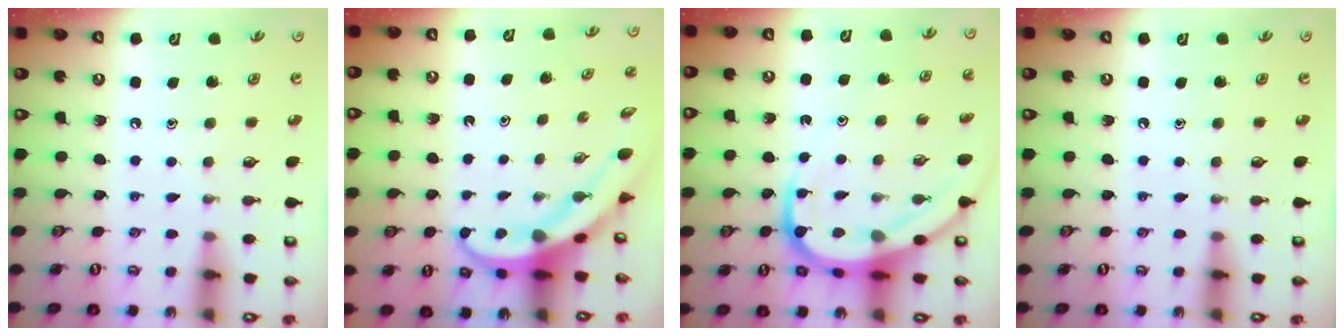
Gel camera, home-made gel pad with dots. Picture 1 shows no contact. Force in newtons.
{"total": 5.7, "press": 5.7, "slide": 0.5}
{"total": 12.4, "press": 12.4, "slide": 1.2}
{"total": 0.0}